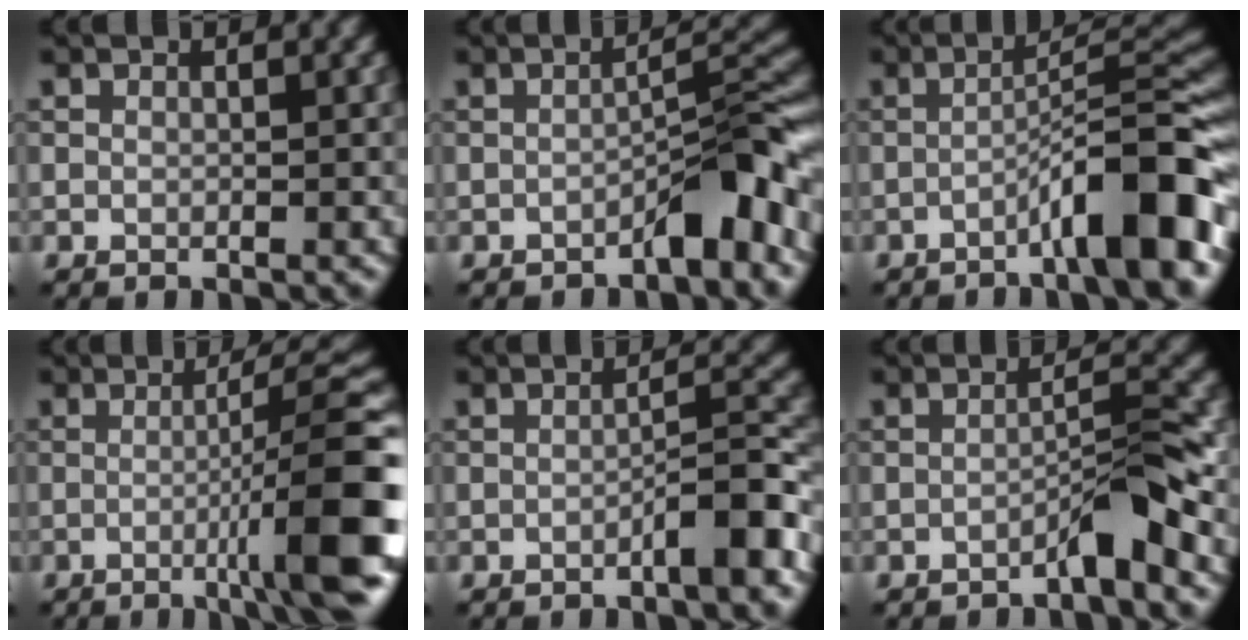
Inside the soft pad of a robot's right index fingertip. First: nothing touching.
{"total": 4.3, "force": [-2.5, 0.7, 3.4], "torque": [-0.047, 0.022, -0.043]}
{"total": 8.7, "force": [-4.0, 1.3, 7.7], "torque": [-0.101, 0.023, -0.069]}
{"total": 10.9, "force": [-2.4, 1.4, 10.6], "torque": [-0.133, 0.014, -0.039]}
{"total": 3.8, "force": [-1.8, 0.5, 3.3], "torque": [-0.047, 0.019, -0.034]}
{"total": 3.1, "force": [-1.9, 0.1, 2.5], "torque": [-0.038, 0.019, -0.036]}